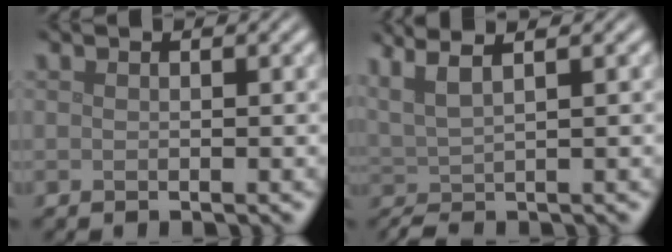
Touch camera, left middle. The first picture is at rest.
{"total": 4.4, "force": [2.2, 1.2, 3.6], "torque": [-0.060, 0.013, 0.036]}